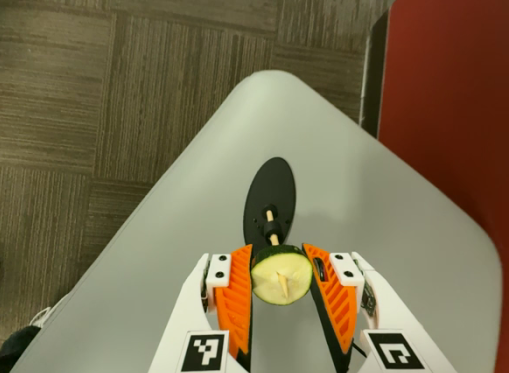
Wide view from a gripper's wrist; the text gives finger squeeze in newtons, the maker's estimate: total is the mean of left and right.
{"total": 11.8, "left": 11.6, "right": 11.9}